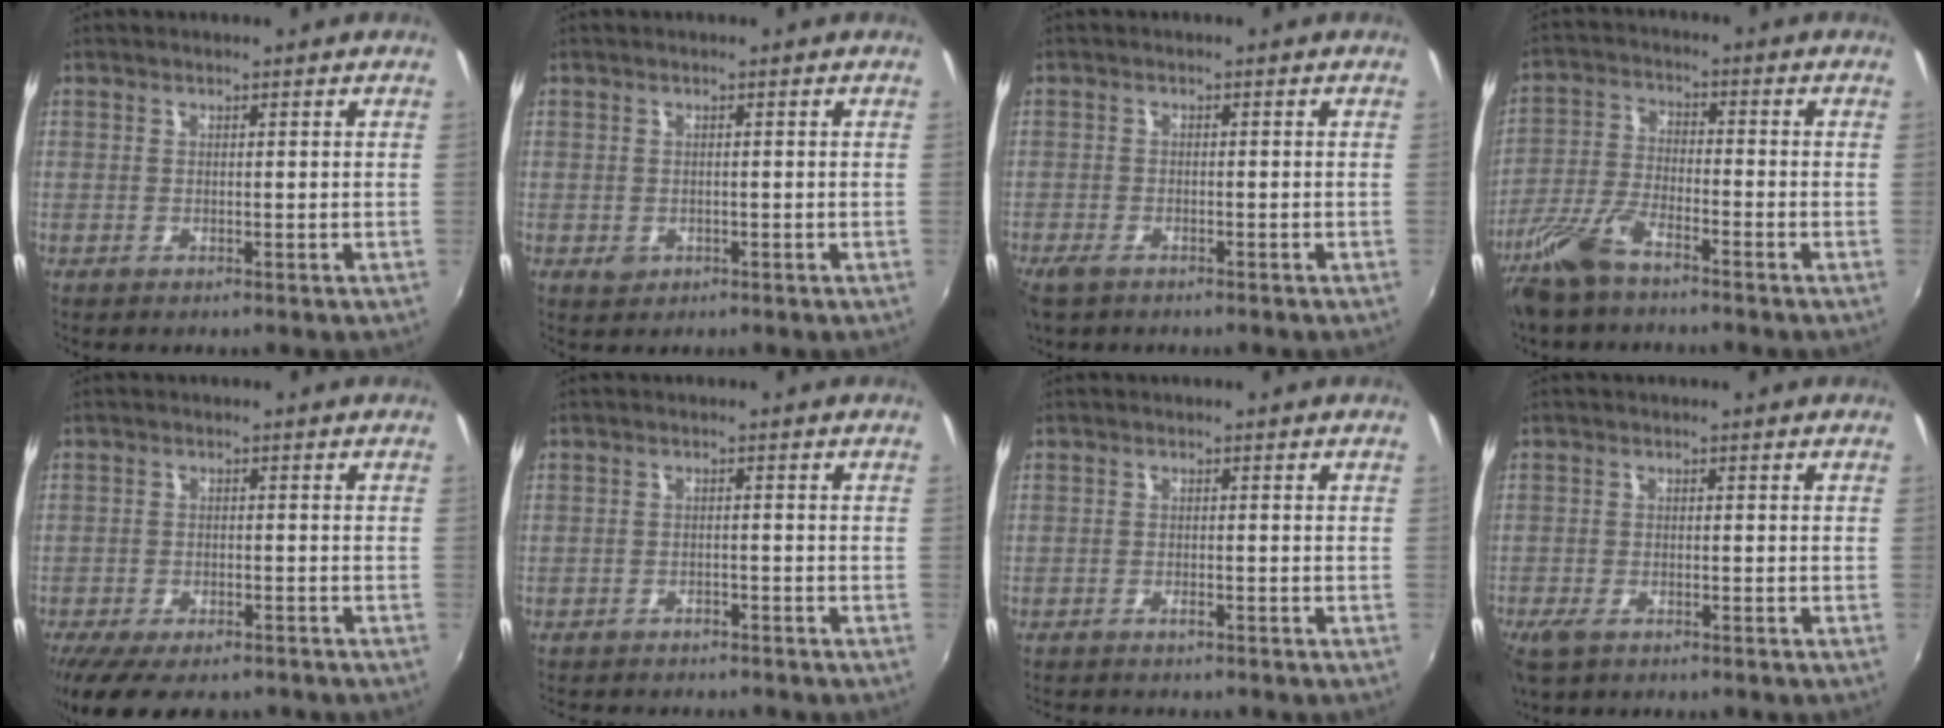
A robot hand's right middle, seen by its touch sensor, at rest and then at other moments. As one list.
[{"total": 1.7, "force": [-0.6, 1.4, 0.7], "torque": [-0.011, -0.001, -0.007]}, {"total": 3.6, "force": [-2.6, 1.5, 1.9], "torque": [-0.048, -0.011, -0.049]}, {"total": 9.1, "force": [-6.5, 2.7, 5.7], "torque": [-0.128, -0.006, -0.132]}, {"total": 10.8, "force": [-8.3, 3.9, 5.6], "torque": [-0.126, -0.031, -0.137]}, {"total": 6.3, "force": [-5.8, 1.8, 1.9], "torque": [-0.054, -0.011, -0.083]}, {"total": 3.1, "force": [-2.8, 0.6, 1.2], "torque": [-0.036, -0.008, -0.046]}, {"total": 4.5, "force": [-3.2, 1.8, 2.6], "torque": [-0.065, -0.015, -0.059]}]